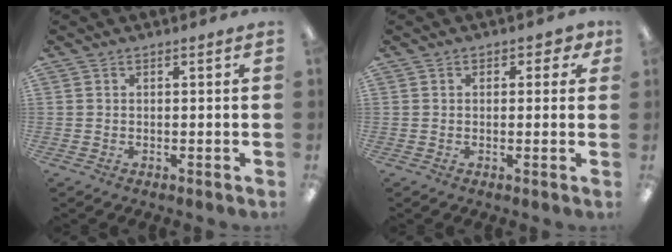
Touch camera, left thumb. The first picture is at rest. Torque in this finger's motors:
{"motor_torque": [0.03, 0.11, -0.21, -0.30, 0.04]}